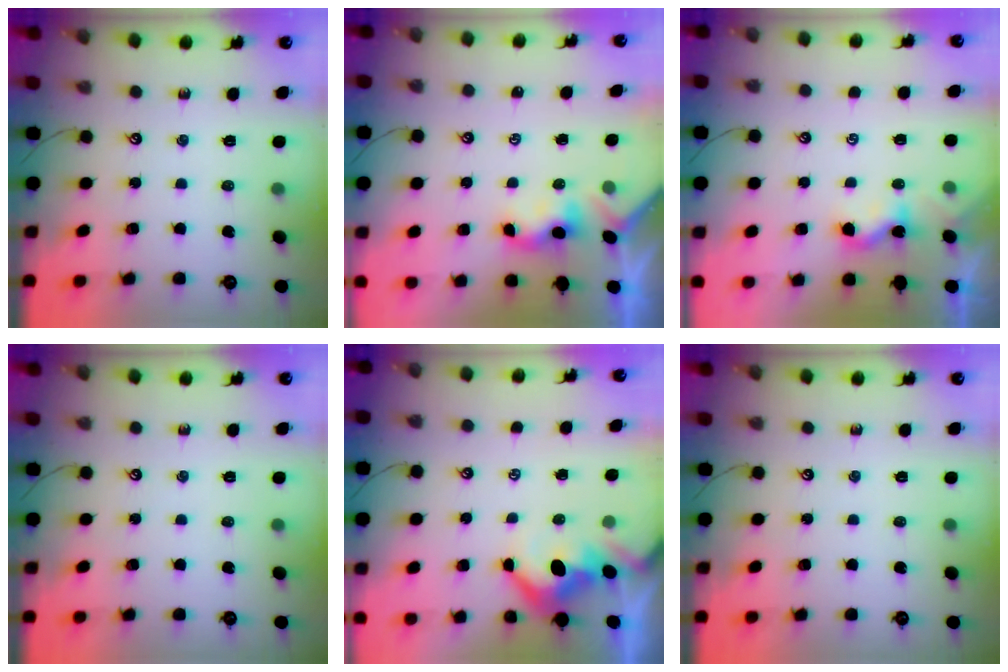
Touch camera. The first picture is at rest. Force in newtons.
{"total": 0.6, "press": 0.4, "slide": 0.3}
{"total": 1.9, "press": 1.9, "slide": 0.2}
{"total": 0.0}
{"total": 2.0, "press": 1.8, "slide": 0.9}
{"total": 0.0}